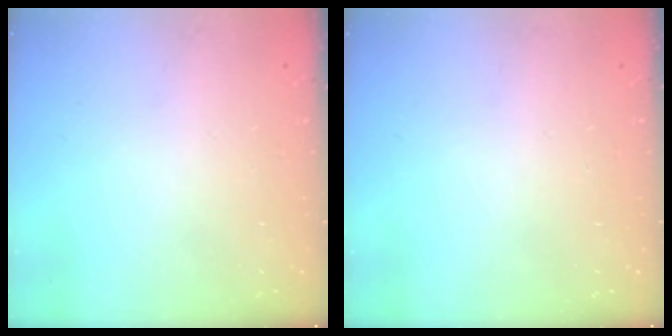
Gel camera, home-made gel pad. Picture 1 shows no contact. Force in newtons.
{"total": 0.0}